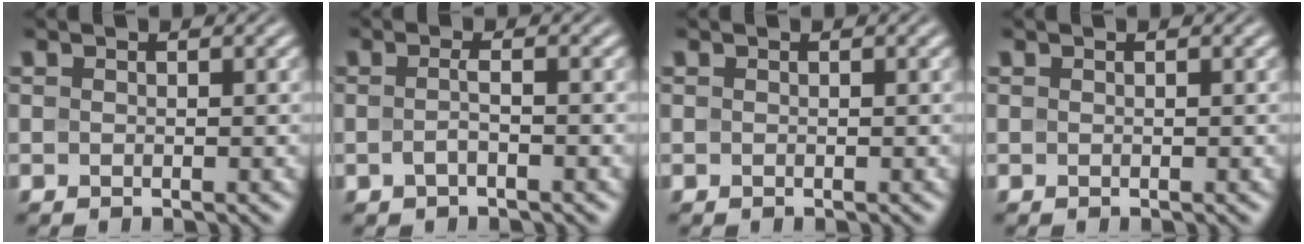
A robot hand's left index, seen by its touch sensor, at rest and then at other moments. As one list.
[{"total": 1.3, "force": [-0.5, 0.3, 1.2], "torque": [-0.027, -0.003, -0.011]}, {"total": 0.0}, {"total": 0.0}]